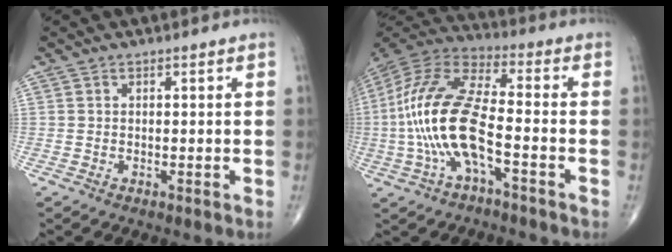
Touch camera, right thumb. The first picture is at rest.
{"total": 17.7, "force": [-3.8, 6.4, 16.1], "torque": [-0.351, 0.039, -0.073]}